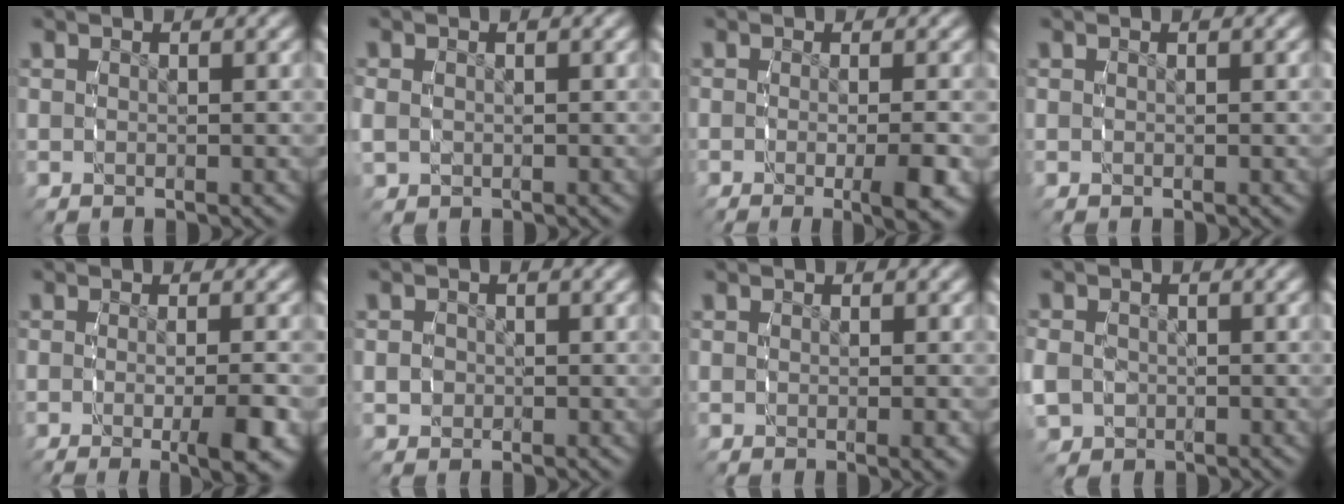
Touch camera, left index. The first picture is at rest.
{"total": 1.6, "force": [-0.6, 1.4, 0.3], "torque": [-0.020, -0.011, -0.002]}
{"total": 2.5, "force": [-1.2, -0.2, 2.1], "torque": [-0.033, -0.001, -0.025]}
{"total": 0.0}
{"total": 3.0, "force": [-1.6, -0.1, 2.6], "torque": [-0.037, 0.000, -0.031]}
{"total": 0.8, "force": [-0.3, 0.8, -0.1], "torque": [0.000, -0.003, -0.006]}
{"total": 0.7, "force": [-0.1, 0.1, 0.6], "torque": [-0.005, 0.000, -0.002]}
{"total": 3.3, "force": [-1.1, 2.9, 0.9], "torque": [-0.035, -0.020, -0.013]}